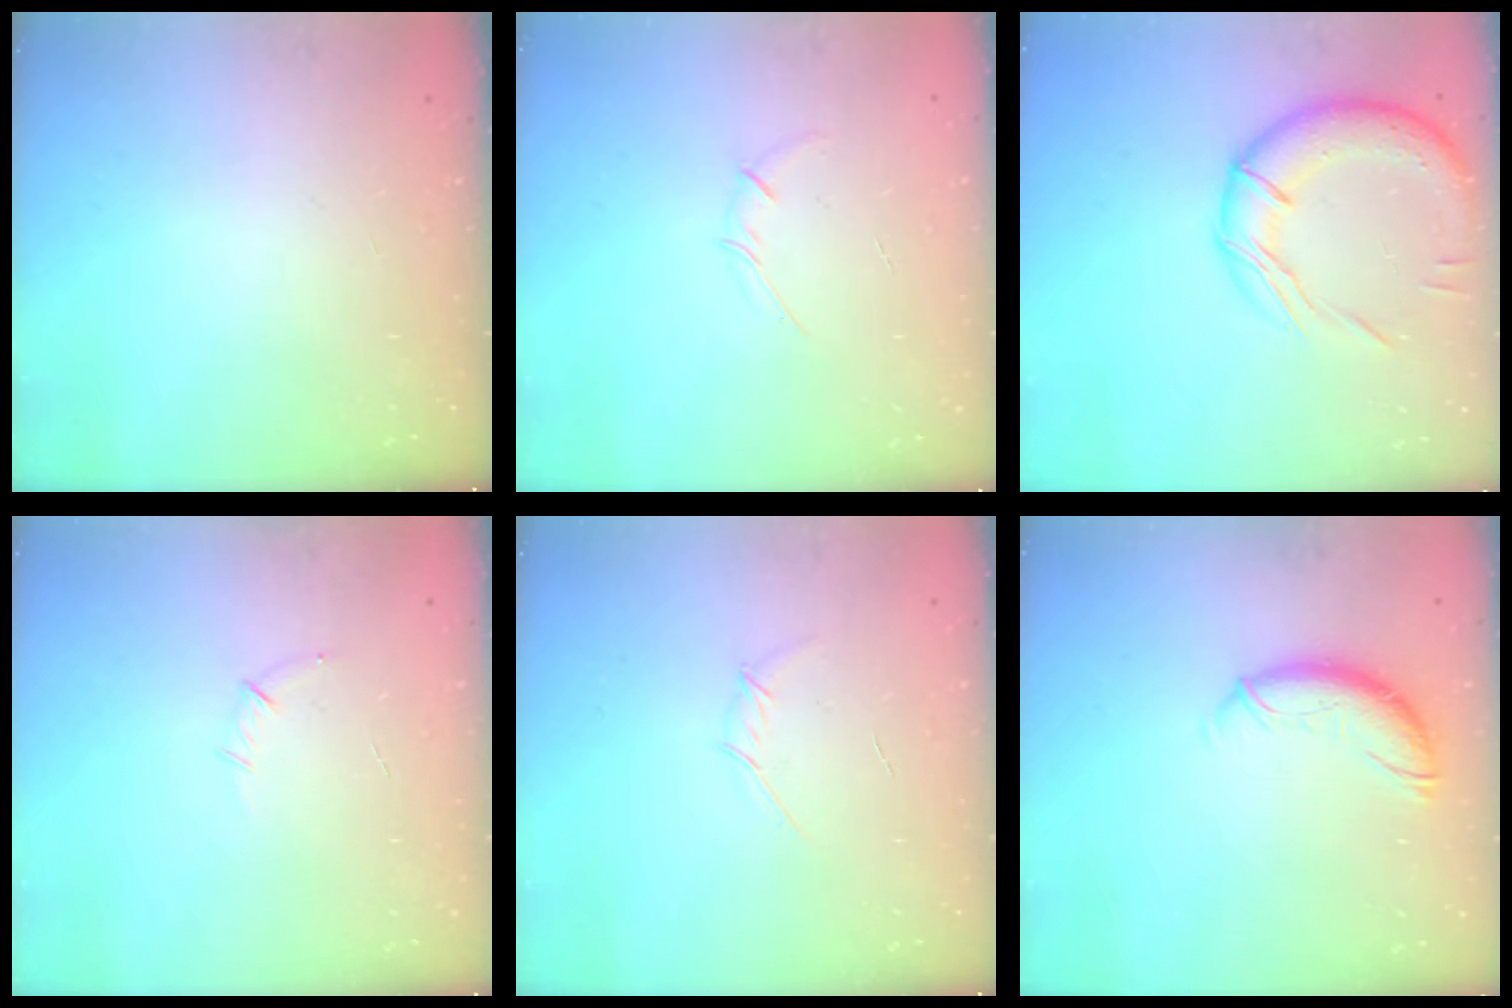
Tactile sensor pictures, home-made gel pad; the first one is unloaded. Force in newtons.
{"total": 2.7, "press": 2.6, "slide": 0.7}
{"total": 17.1, "press": 17.0, "slide": 1.9}
{"total": 5.5, "press": 5.3, "slide": 1.4}
{"total": 3.0, "press": 2.9, "slide": 0.6}
{"total": 10.7, "press": 10.6, "slide": 1.4}